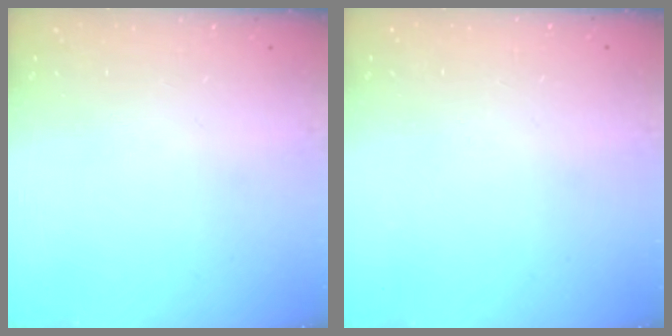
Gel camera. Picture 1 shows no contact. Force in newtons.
{"total": 2.2, "press": 2.2, "slide": 0.1}